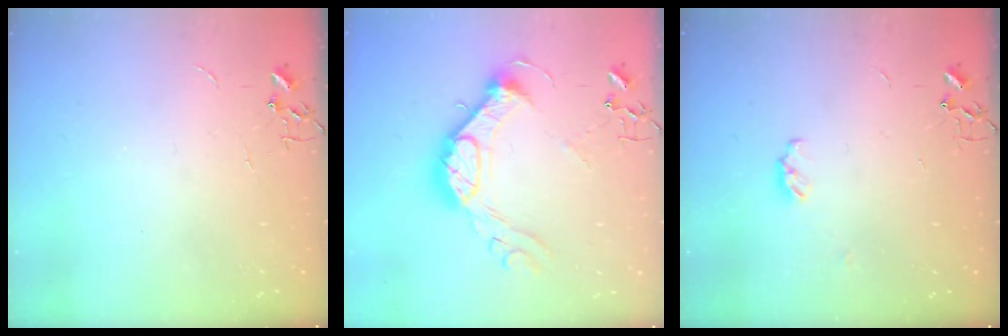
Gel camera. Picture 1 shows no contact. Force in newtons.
{"total": 15.7, "press": 15.7, "slide": 1.3}
{"total": 3.7, "press": 3.7, "slide": 0.6}